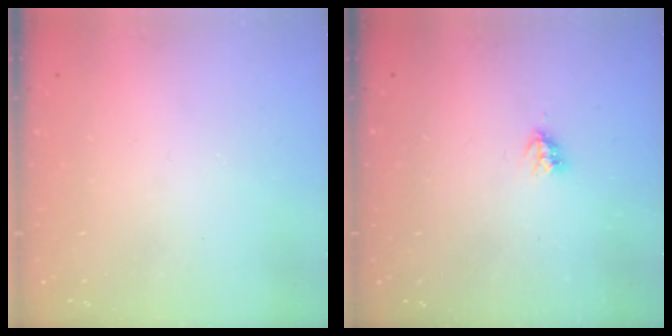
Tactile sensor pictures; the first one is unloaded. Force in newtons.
{"total": 3.6, "press": 3.6, "slide": 0.1}